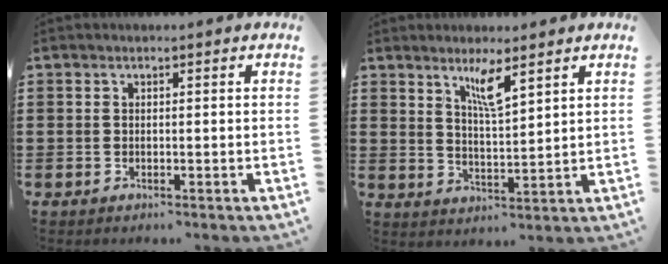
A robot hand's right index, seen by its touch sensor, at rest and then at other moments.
{"total": 4.9, "force": [3.2, 0.7, 3.7], "torque": [-0.073, 0.002, 0.052]}